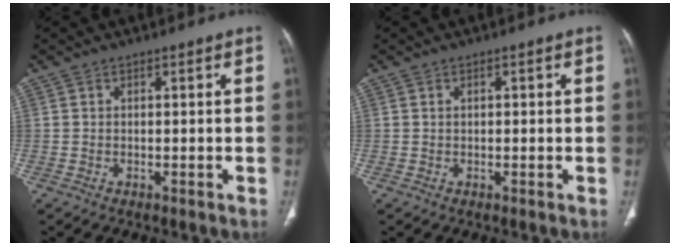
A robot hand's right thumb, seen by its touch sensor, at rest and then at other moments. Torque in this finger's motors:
{"motor_torque": [-0.13, 0.01, -0.28, 0.18, 0.03]}